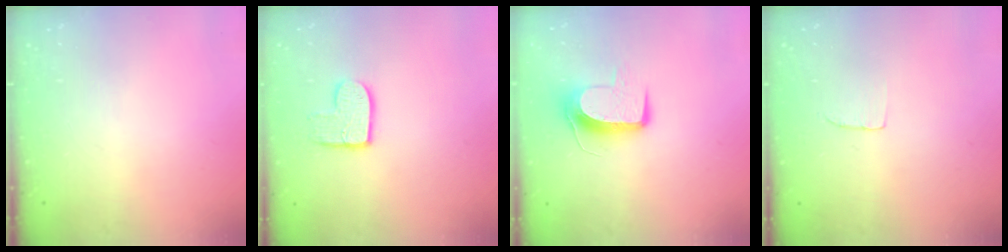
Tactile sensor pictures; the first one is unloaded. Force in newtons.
{"total": 9.7, "press": 9.6, "slide": 0.7}
{"total": 9.6, "press": 9.6, "slide": 0.2}
{"total": 3.1, "press": 3.0, "slide": 0.3}